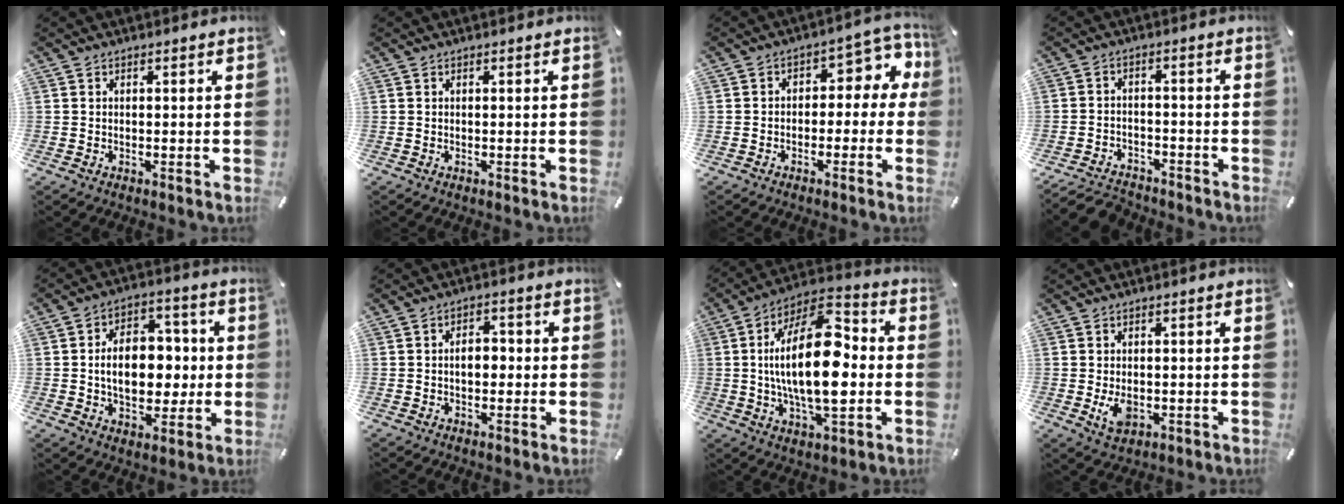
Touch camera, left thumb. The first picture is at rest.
{"total": 0.0}
{"total": 7.0, "force": [0.1, 5.1, 4.9], "torque": [-0.059, 0.000, -0.004]}
{"total": 6.1, "force": [-5.3, 2.4, 1.7], "torque": [-0.037, 0.024, -0.104]}
{"total": 14.0, "force": [-0.3, 10.0, 9.8], "torque": [-0.145, 0.007, -0.002]}
{"total": 5.1, "force": [-0.5, 3.3, 3.8], "torque": [-0.048, 0.001, -0.016]}
{"total": 23.5, "force": [-0.2, 11.4, 20.6], "torque": [-0.383, -0.009, -0.010]}
{"total": 4.7, "force": [-0.9, 3.1, 3.3], "torque": [-0.070, -0.007, -0.018]}